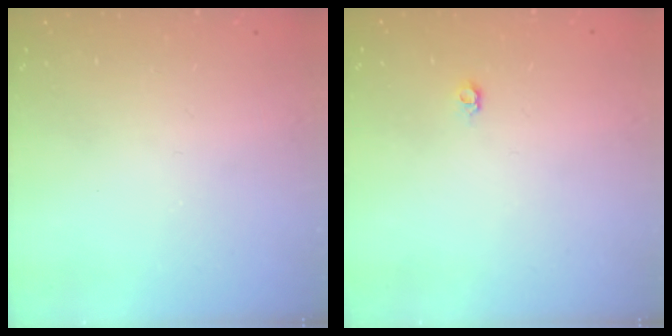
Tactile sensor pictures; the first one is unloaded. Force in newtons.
{"total": 3.5, "press": 3.5, "slide": 0.4}